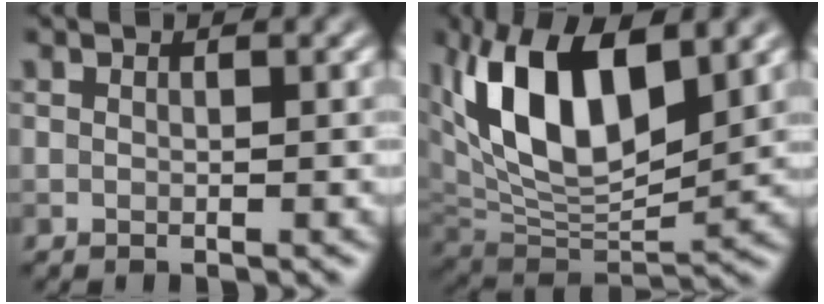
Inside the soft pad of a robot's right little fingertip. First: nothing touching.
{"total": 11.5, "force": [3.9, 5.6, 9.2], "torque": [-0.166, 0.004, 0.068]}